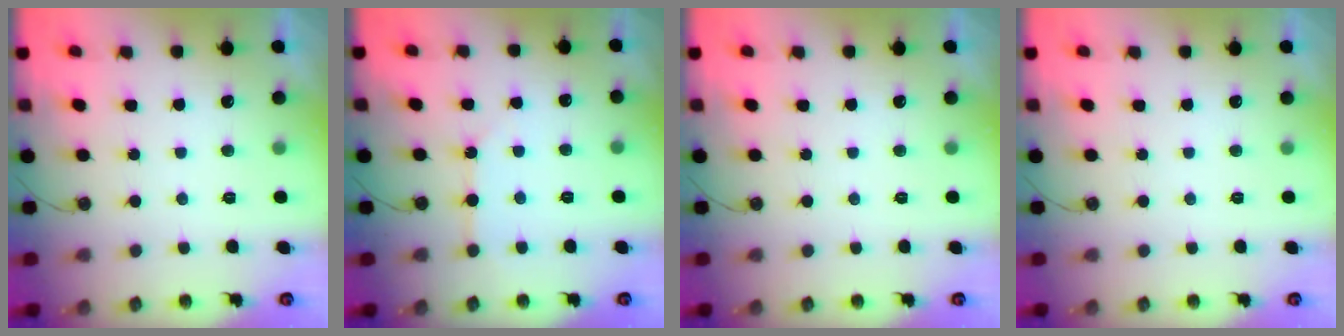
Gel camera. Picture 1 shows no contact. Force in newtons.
{"total": 2.2, "press": 2.2, "slide": 0.3}
{"total": 0.0}
{"total": 0.0}